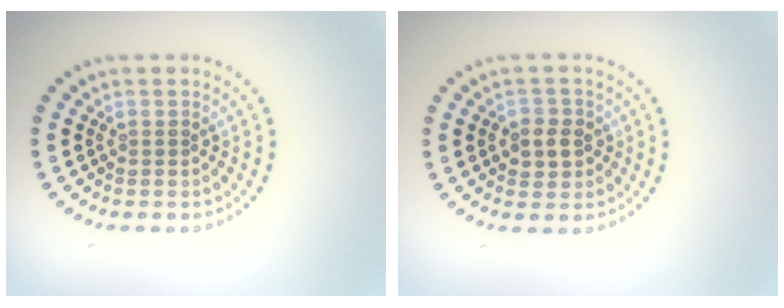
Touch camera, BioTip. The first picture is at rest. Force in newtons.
{"total": 2.5, "press": 2.4, "slide": 0.7}